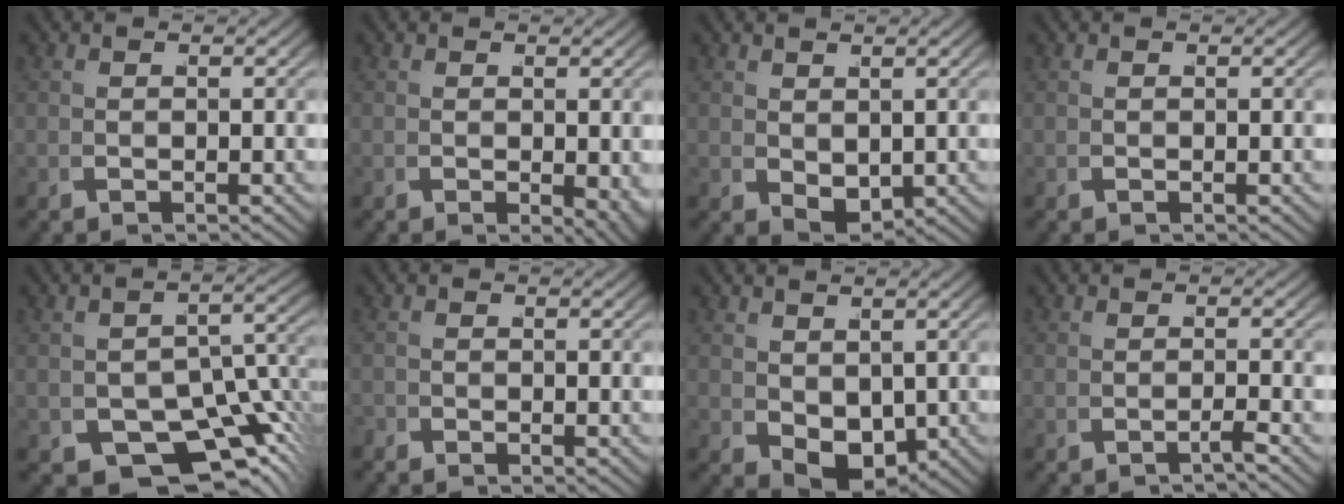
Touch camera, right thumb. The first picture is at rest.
{"total": 2.5, "force": [-0.2, 1.2, 2.1], "torque": [-0.022, -0.013, 0.005]}
{"total": 2.5, "force": [0.5, 1.6, 1.8], "torque": [-0.033, -0.016, 0.027]}
{"total": 0.0}
{"total": 11.4, "force": [-5.8, 7.0, 6.9], "torque": [-0.112, -0.049, -0.065]}
{"total": 0.7, "force": [-0.7, 0.0, -0.2], "torque": [0.010, -0.005, -0.015]}
{"total": 4.2, "force": [0.1, 2.8, 3.1], "torque": [-0.060, -0.029, 0.026]}
{"total": 1.0, "force": [-0.9, -0.2, 0.6], "torque": [-0.008, 0.005, -0.017]}